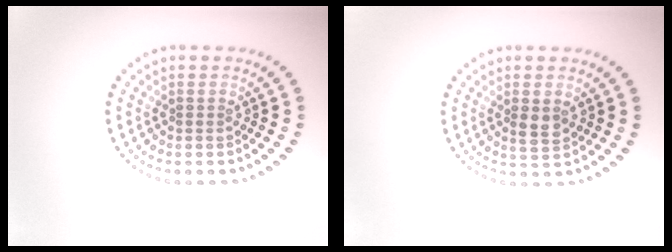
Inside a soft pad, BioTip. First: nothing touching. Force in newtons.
{"total": 1.9, "press": 1.9, "slide": 0.3}